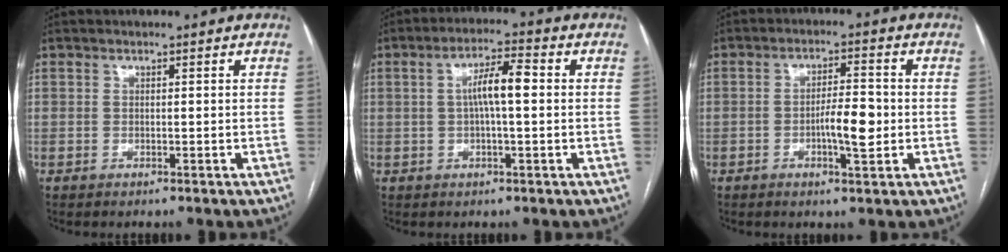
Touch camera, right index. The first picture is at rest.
{"total": 6.1, "force": [0.5, 1.0, 6.0], "torque": [-0.112, 0.017, 0.007]}
{"total": 5.8, "force": [-1.1, 1.3, 5.6], "torque": [-0.097, 0.002, -0.017]}